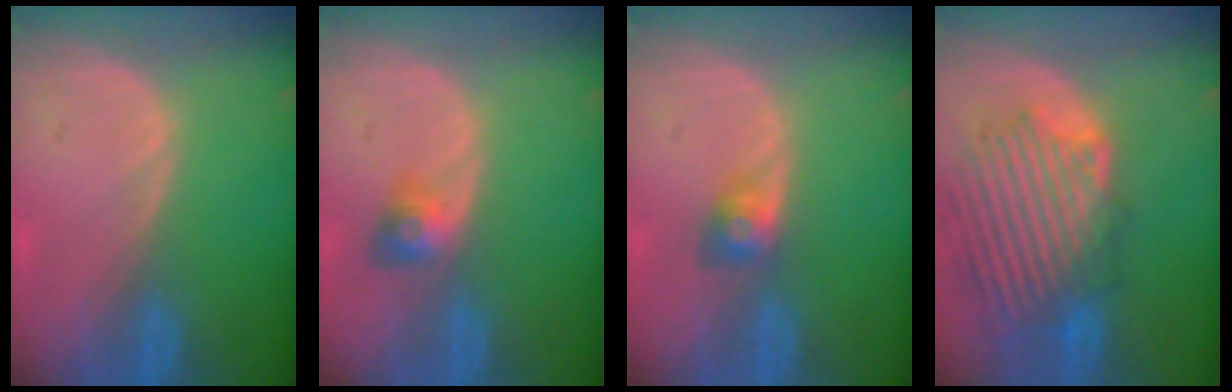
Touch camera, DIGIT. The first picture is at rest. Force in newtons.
{"total": 3.1, "press": 2.8, "slide": 1.4}
{"total": 2.8, "press": 2.6, "slide": 1.1}
{"total": 10.9, "press": 10.5, "slide": 2.9}